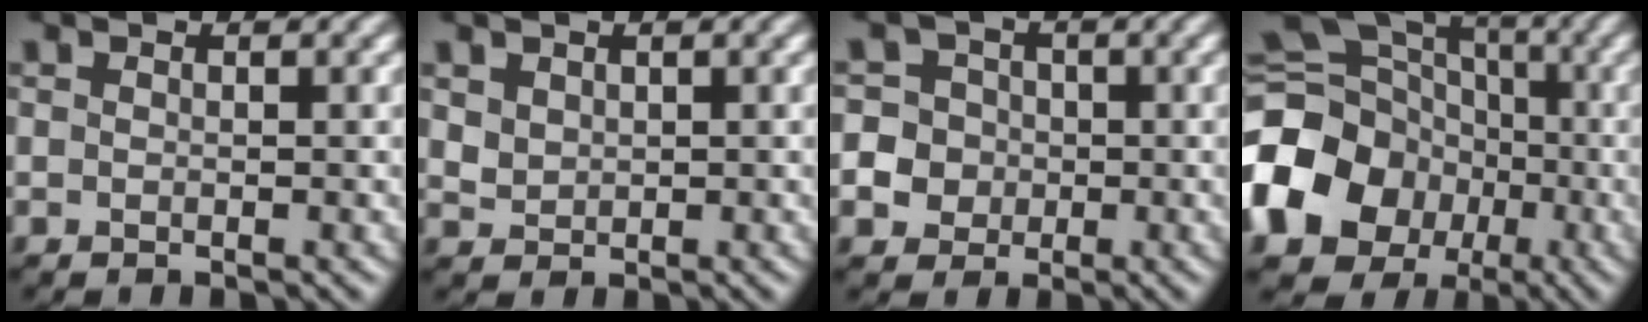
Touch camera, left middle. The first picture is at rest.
{"total": 1.5, "force": [0.8, 1.2, 0.5], "torque": [-0.012, -0.003, 0.022]}
{"total": 8.1, "force": [-1.1, 7.7, 2.3], "torque": [-0.049, 0.020, -0.036]}
{"total": 17.5, "force": [-5.0, 15.0, 7.4], "torque": [-0.168, -0.025, -0.116]}